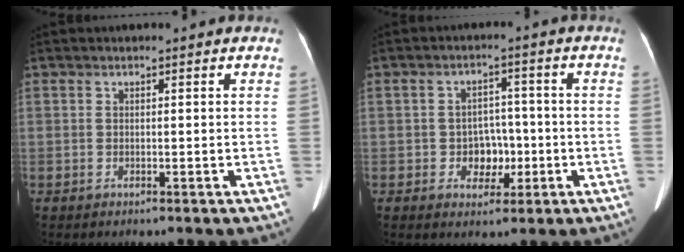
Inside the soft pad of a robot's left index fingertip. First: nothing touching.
{"total": 4.8, "force": [-1.3, 3.7, 2.8], "torque": [-0.047, 0.012, -0.015]}